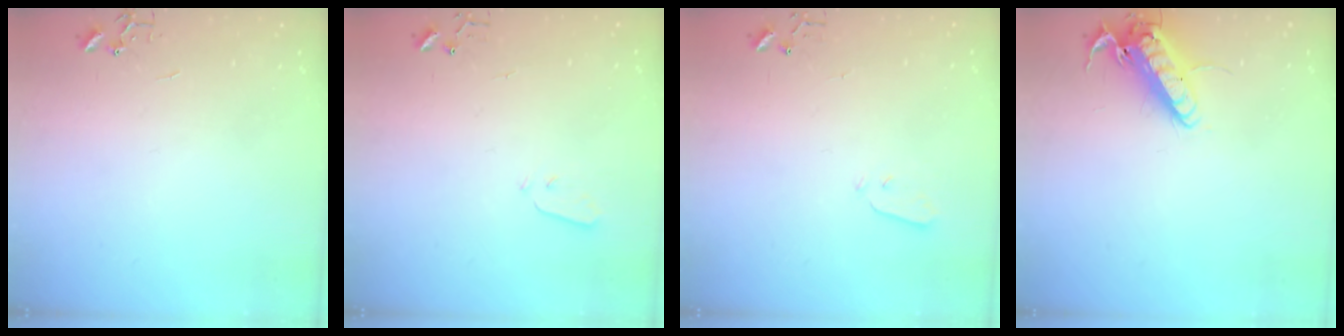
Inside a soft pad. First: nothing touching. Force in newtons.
{"total": 3.2, "press": 3.2, "slide": 0.1}
{"total": 3.5, "press": 3.5, "slide": 0.3}
{"total": 13.8, "press": 13.7, "slide": 2.0}